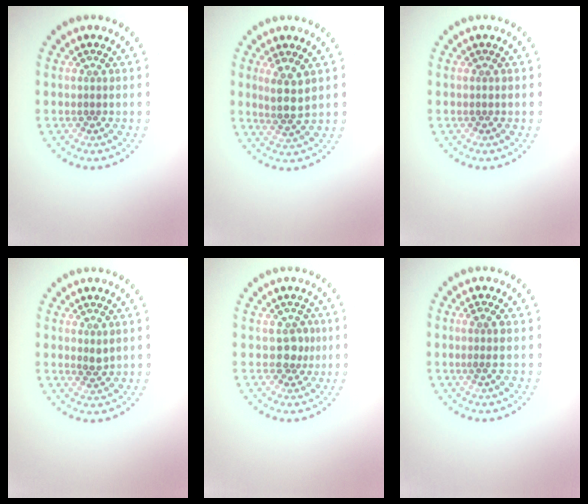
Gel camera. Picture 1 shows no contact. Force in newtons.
{"total": 2.8, "press": 2.4, "slide": 1.6}
{"total": 0.0}
{"total": 1.1, "press": 1.0, "slide": 0.5}
{"total": 2.0, "press": 1.6, "slide": 1.2}
{"total": 1.1, "press": 1.0, "slide": 0.6}